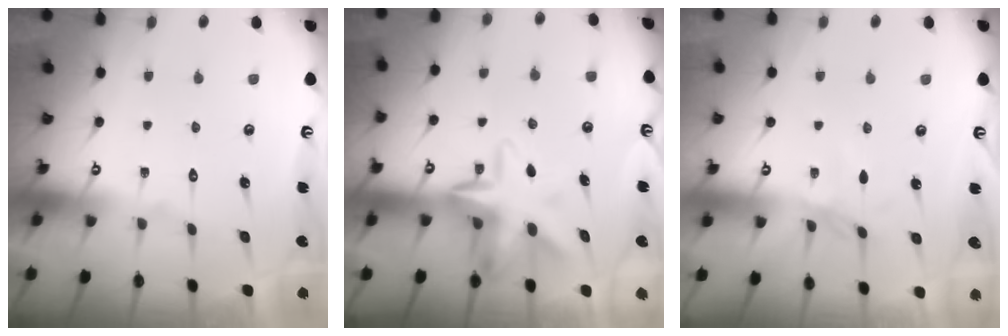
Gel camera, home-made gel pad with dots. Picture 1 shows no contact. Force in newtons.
{"total": 9.1, "press": 8.7, "slide": 2.6}
{"total": 2.2, "press": 2.2, "slide": 0.3}